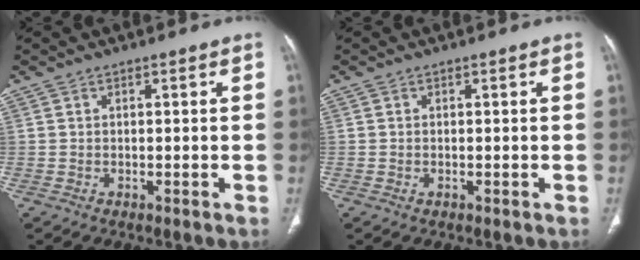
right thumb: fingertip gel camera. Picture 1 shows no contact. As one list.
[{"total": 0.0}]